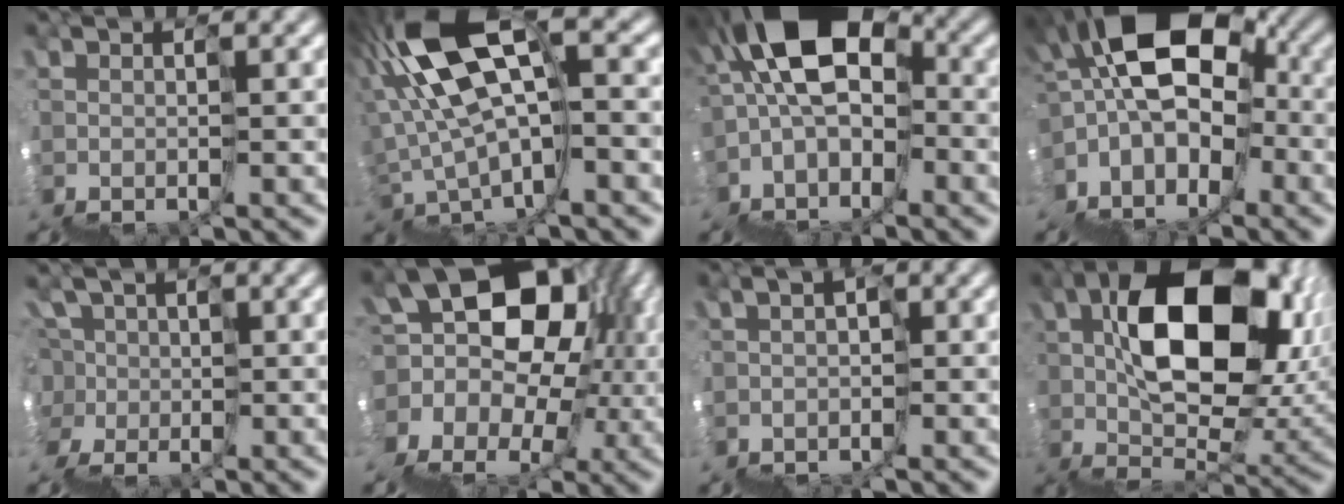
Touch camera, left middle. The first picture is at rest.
{"total": 9.2, "force": [4.2, 3.4, 7.5], "torque": [-0.160, 0.034, 0.076]}
{"total": 7.3, "force": [-0.5, 5.0, 5.3], "torque": [-0.090, 0.025, -0.012]}
{"total": 8.6, "force": [0.1, 6.1, 6.1], "torque": [-0.067, 0.028, -0.003]}
{"total": 2.6, "force": [0.7, 2.0, -1.4], "torque": [0.036, 0.033, 0.008]}
{"total": 11.4, "force": [2.6, 9.0, 6.5], "torque": [-0.090, 0.023, 0.055]}
{"total": 1.2, "force": [-0.4, 1.1, -0.1], "torque": [0.003, -0.003, -0.014]}
{"total": 11.3, "force": [4.9, 6.9, 7.5], "torque": [-0.111, 0.031, 0.084]}